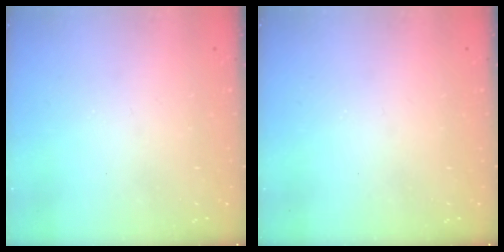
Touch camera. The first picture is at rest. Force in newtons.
{"total": 0.0}